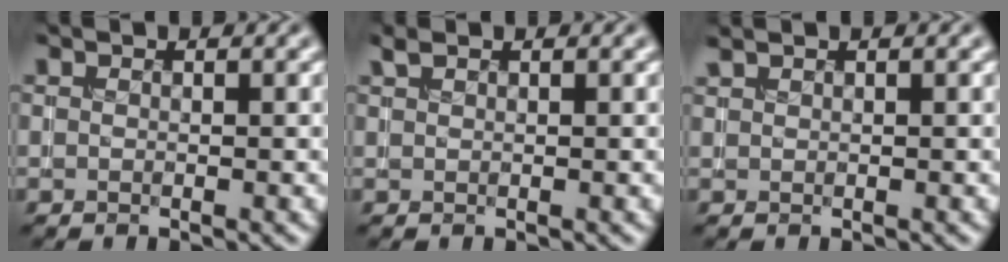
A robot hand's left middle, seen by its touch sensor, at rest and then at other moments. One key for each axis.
{"total": 0.9, "fx": 0.7, "fy": 0.2, "fz": 0.5, "tx": -0.012, "ty": 0.004, "tz": 0.015}
{"total": 0.8, "fx": 0.7, "fy": 0.2, "fz": 0.3, "tx": -0.004, "ty": 0.002, "tz": 0.016}